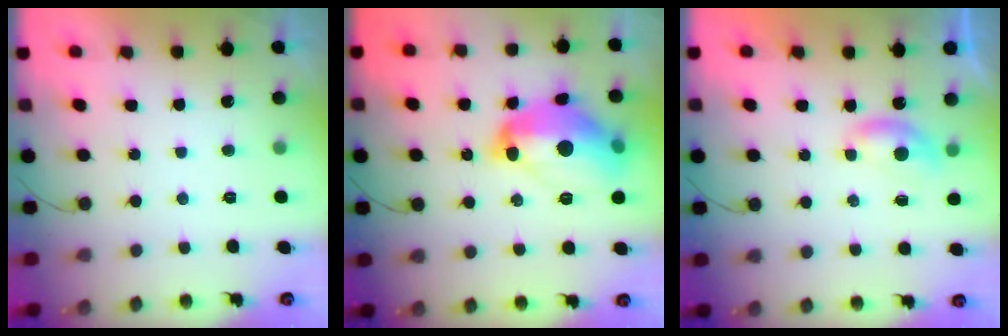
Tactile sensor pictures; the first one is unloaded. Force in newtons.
{"total": 16.6, "press": 16.4, "slide": 2.0}
{"total": 5.2, "press": 5.2, "slide": 0.5}